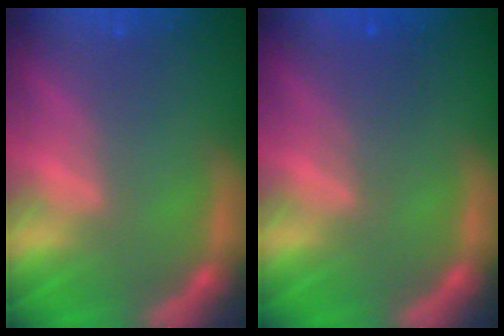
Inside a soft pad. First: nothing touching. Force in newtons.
{"total": 2.0}